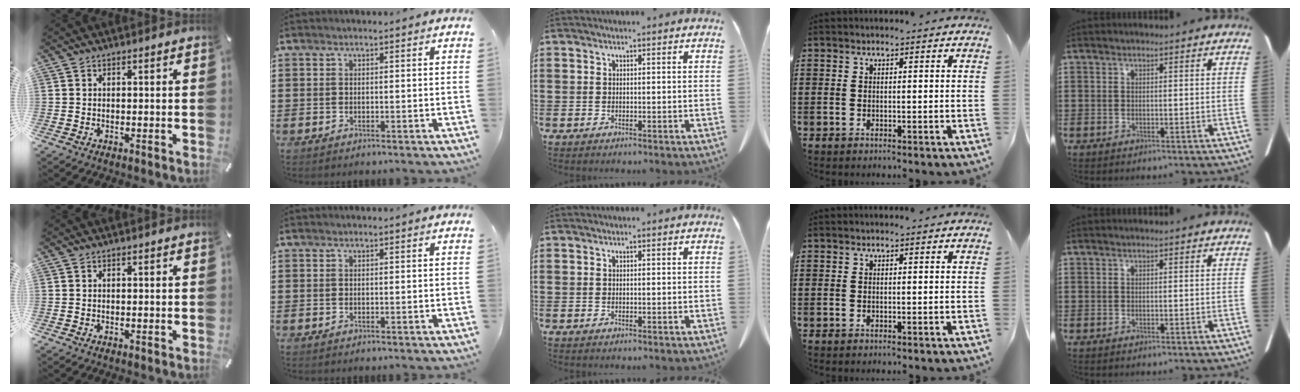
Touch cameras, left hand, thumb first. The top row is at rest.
{}